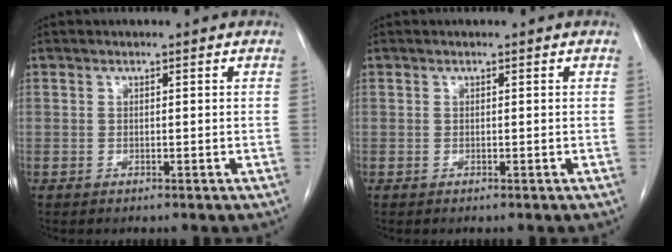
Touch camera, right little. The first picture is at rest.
{"total": 0.0}